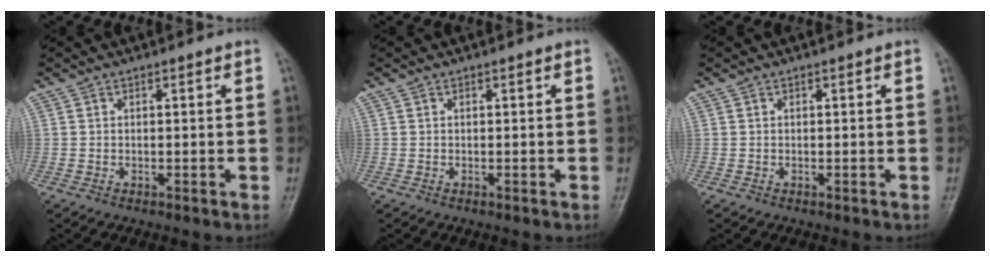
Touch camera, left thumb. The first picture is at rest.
{"total": 0.0}
{"total": 0.0}